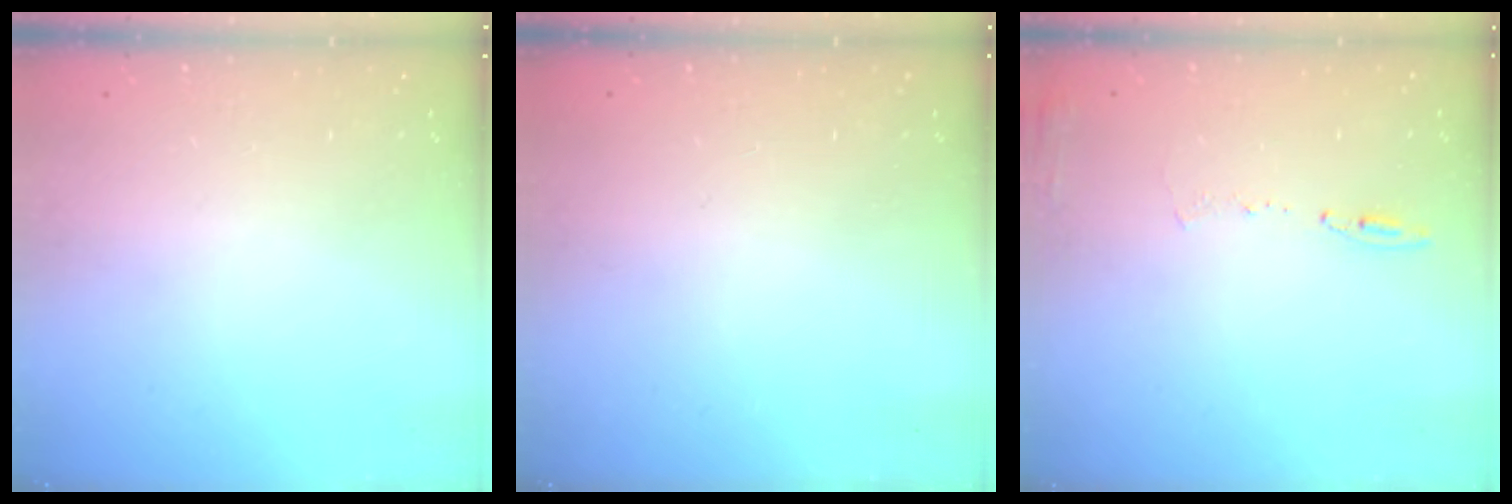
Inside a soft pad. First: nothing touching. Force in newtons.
{"total": 0.0}
{"total": 8.3, "press": 8.3, "slide": 0.9}